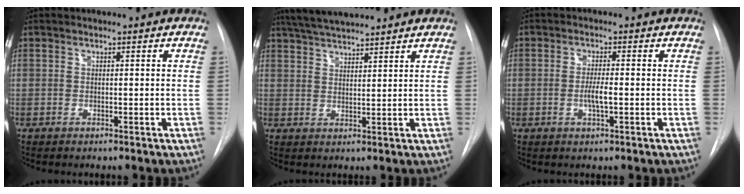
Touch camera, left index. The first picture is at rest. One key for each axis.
{"total": 9.2, "fx": 8.3, "fy": 0.6, "fz": 3.9, "tx": -0.070, "ty": 0.029, "tz": 0.132}
{"total": 2.8, "fx": -0.6, "fy": 0.2, "fz": 2.7, "tx": -0.053, "ty": -0.004, "tz": -0.012}